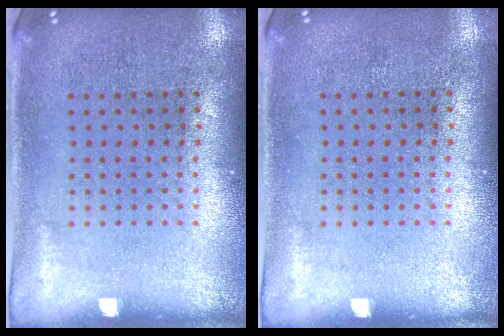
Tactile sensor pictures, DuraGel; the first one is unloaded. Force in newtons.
{"total": 0.0}